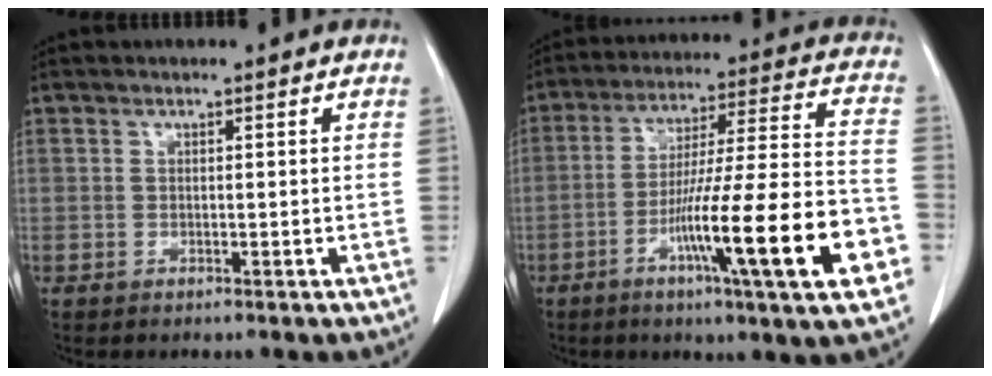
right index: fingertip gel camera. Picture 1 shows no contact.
{"total": 20.9, "force": [-7.9, 0.4, 19.4], "torque": [-0.279, -0.011, -0.124]}